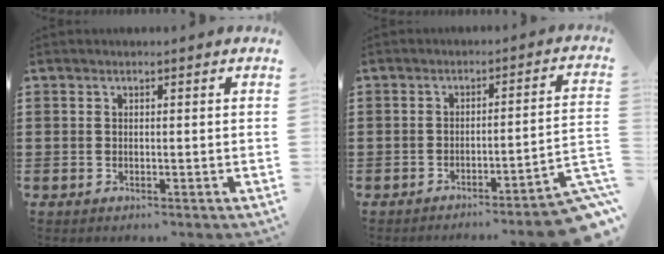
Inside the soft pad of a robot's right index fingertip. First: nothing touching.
{"total": 5.2, "force": [-4.1, -0.1, 3.3], "torque": [-0.054, -0.011, -0.079]}